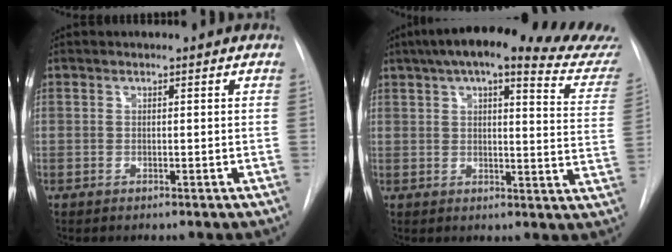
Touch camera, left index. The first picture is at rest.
{"total": 25.5, "force": [21.6, 3.2, 13.1], "torque": [-0.184, -0.031, 0.247]}